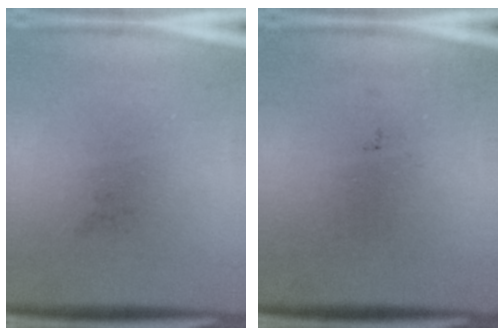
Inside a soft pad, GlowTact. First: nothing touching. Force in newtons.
{"total": 0.0}